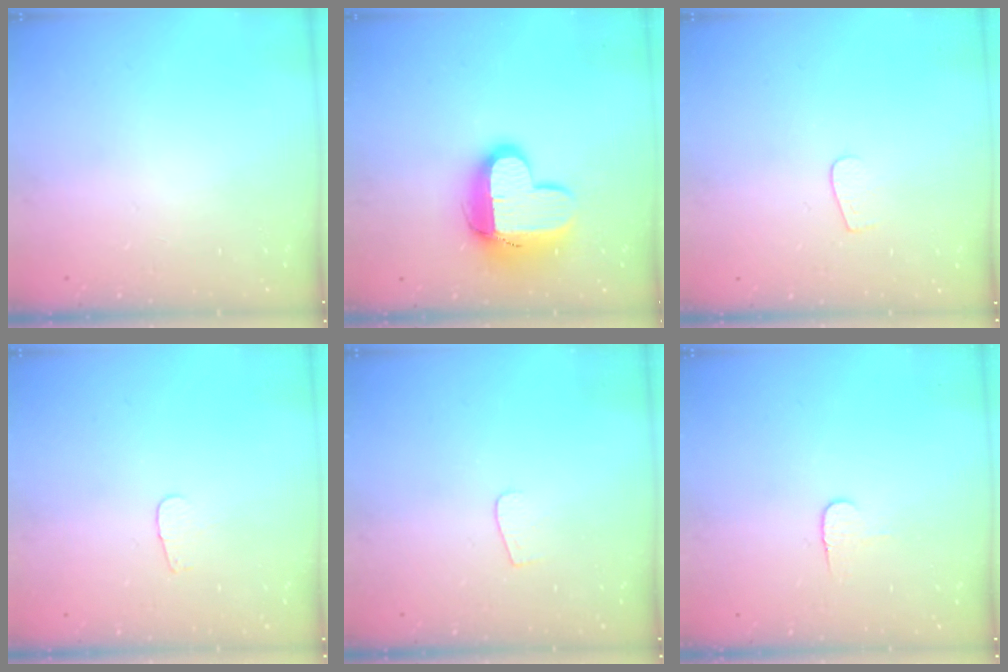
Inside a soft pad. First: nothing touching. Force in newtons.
{"total": 14.0, "press": 13.9, "slide": 1.4}
{"total": 3.1, "press": 3.1, "slide": 0.2}
{"total": 3.4, "press": 3.4, "slide": 0.4}
{"total": 3.7, "press": 3.7, "slide": 0.3}
{"total": 4.5, "press": 4.5, "slide": 0.5}